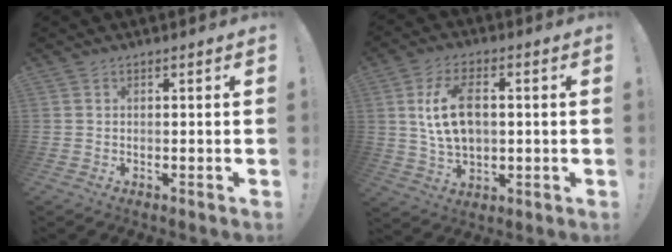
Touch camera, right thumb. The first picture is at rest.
{"total": 12.5, "force": [1.6, 8.2, 9.4], "torque": [-0.160, 0.006, 0.032]}